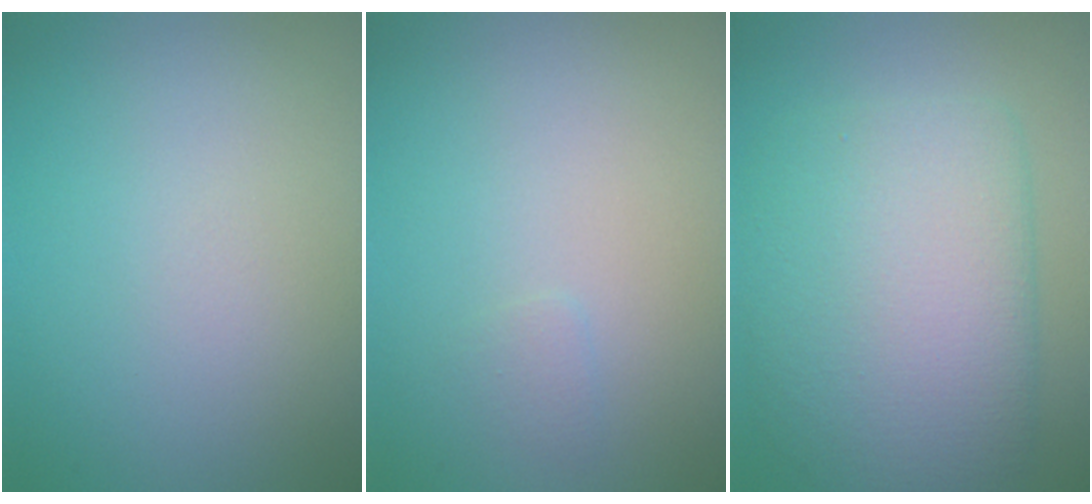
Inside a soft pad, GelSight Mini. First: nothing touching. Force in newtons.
{"total": 0.6, "press": 0.6, "slide": 0.1}
{"total": 8.1, "press": 8.1, "slide": 0.3}